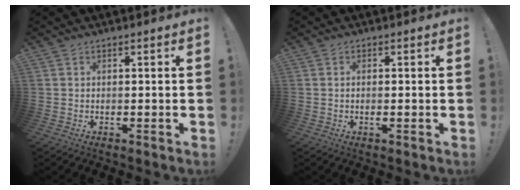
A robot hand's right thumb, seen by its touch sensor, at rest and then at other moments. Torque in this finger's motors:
{"motor_torque": [-0.16, -0.13, -0.01, -0.09, 0.01]}